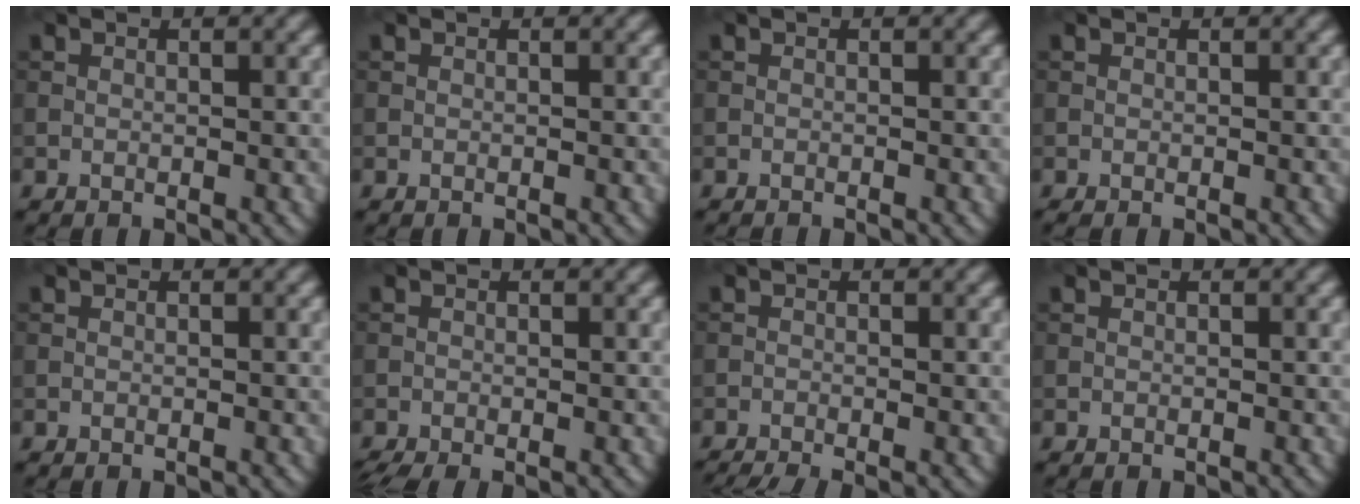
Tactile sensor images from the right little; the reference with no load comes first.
{"total": 0.0}
{"total": 0.7, "force": [-0.7, -0.1, 0.1], "torque": [-0.003, -0.008, -0.015]}
{"total": 0.9, "force": [-0.5, 0.3, 0.7], "torque": [-0.018, -0.005, -0.012]}
{"total": 0.0}
{"total": 2.5, "force": [-1.4, 0.8, 1.9], "torque": [-0.044, -0.007, -0.028]}
{"total": 2.8, "force": [-2.1, 0.5, 1.9], "torque": [-0.028, -0.007, -0.040]}
{"total": 0.0}